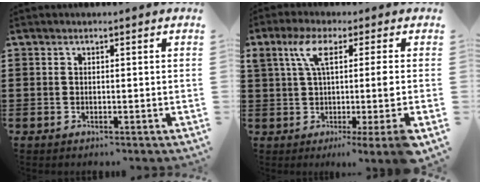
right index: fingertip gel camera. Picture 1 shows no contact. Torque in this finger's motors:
{"motor_torque": [2.14, 0.00, 0.85, 0.21]}